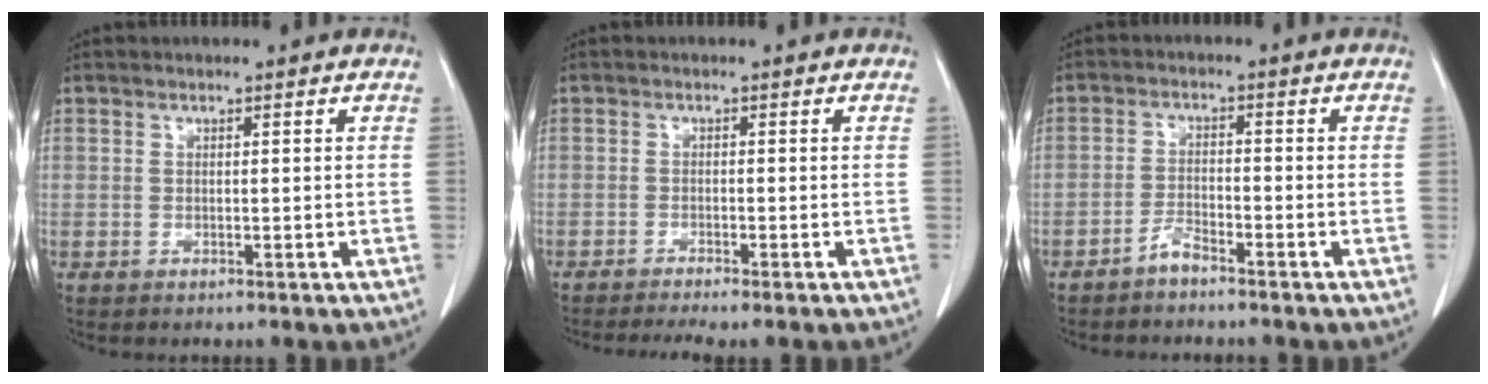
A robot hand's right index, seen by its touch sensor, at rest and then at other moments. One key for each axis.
{"total": 5.0, "fx": -4.3, "fy": -0.1, "fz": 2.5, "tx": -0.030, "ty": -0.006, "tz": -0.066}
{"total": 2.4, "fx": -2.2, "fy": 0.3, "fz": 1.0, "tx": -0.017, "ty": 0.000, "tz": -0.044}